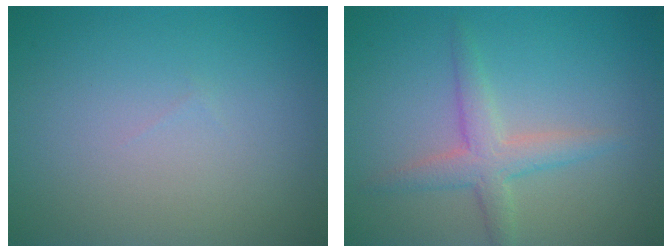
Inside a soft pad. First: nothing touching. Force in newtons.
{"total": 2.9, "press": 2.9, "slide": 0.1}